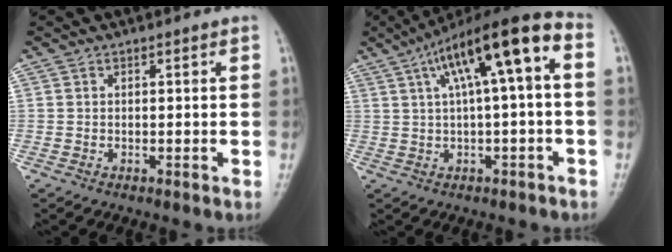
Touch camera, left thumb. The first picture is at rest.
{"total": 13.9, "force": [3.1, 3.1, 13.2], "torque": [-0.209, 0.051, 0.046]}